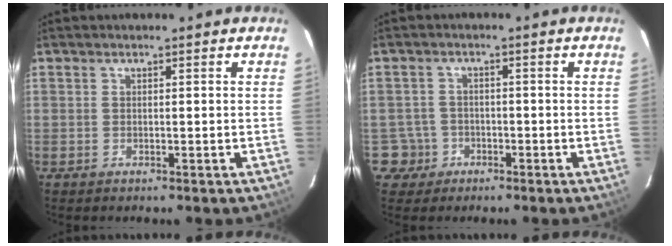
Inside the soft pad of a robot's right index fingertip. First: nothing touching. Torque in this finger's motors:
{"motor_torque": [-0.50, 0.08, -1.06, -0.21]}